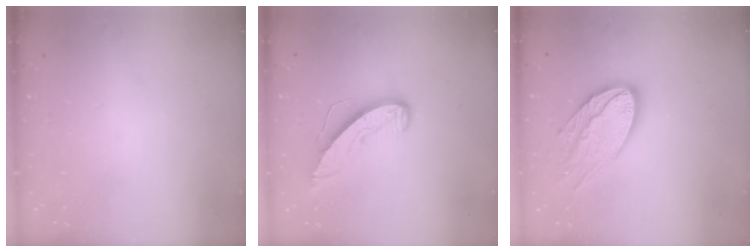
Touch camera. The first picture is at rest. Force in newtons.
{"total": 8.3, "press": 8.3, "slide": 0.5}
{"total": 15.8, "press": 15.8, "slide": 1.2}